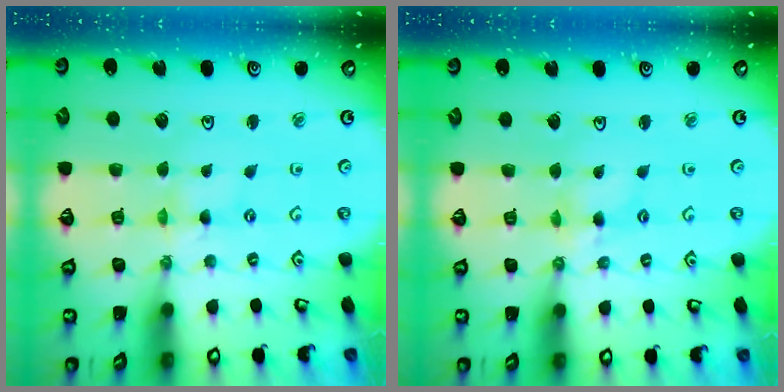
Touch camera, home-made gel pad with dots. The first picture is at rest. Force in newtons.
{"total": 3.9, "press": 3.9, "slide": 0.4}